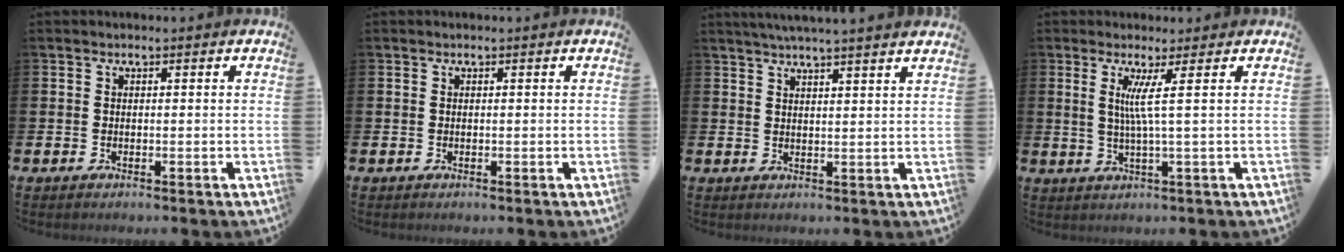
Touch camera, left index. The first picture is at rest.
{"total": 0.0}
{"total": 3.6, "force": [3.5, -0.9, 0.7], "torque": [-0.017, -0.012, 0.063]}
{"total": 5.1, "force": [1.4, -1.2, 4.7], "torque": [-0.101, -0.009, 0.021]}